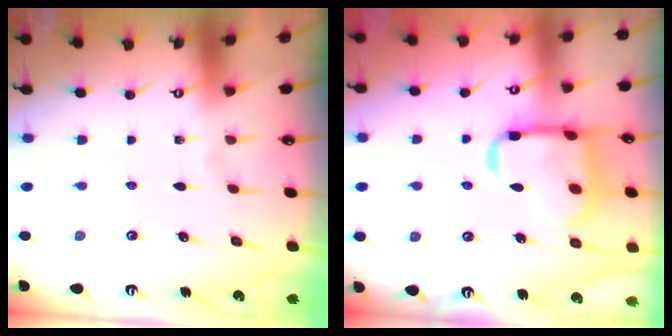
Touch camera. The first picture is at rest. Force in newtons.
{"total": 15.9, "press": 15.9, "slide": 1.2}